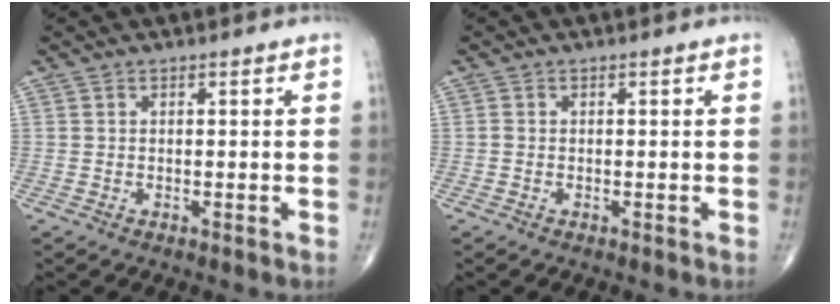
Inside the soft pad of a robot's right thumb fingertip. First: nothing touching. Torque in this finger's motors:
{"motor_torque": [-0.08, -0.06, -0.20, 0.09, 0.02]}